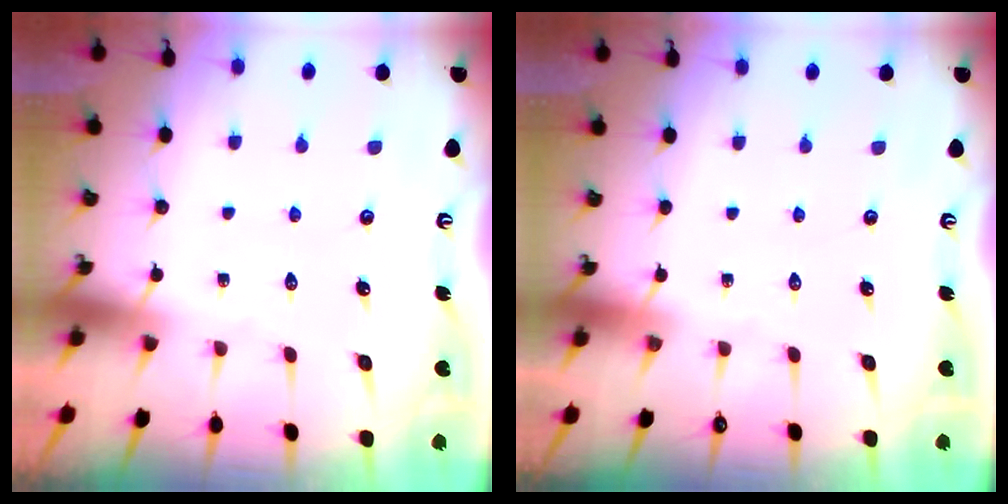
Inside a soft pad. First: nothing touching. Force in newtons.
{"total": 0.0}